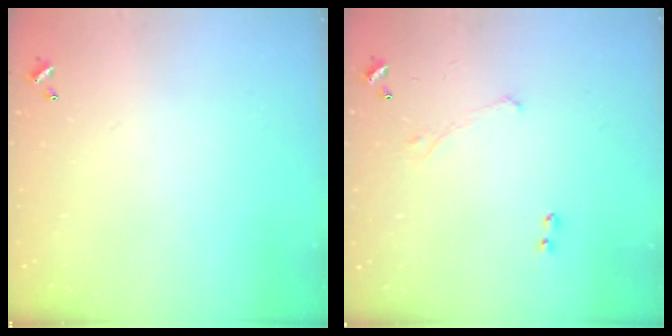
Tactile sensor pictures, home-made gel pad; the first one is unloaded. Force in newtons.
{"total": 1.6, "press": 1.5, "slide": 0.6}